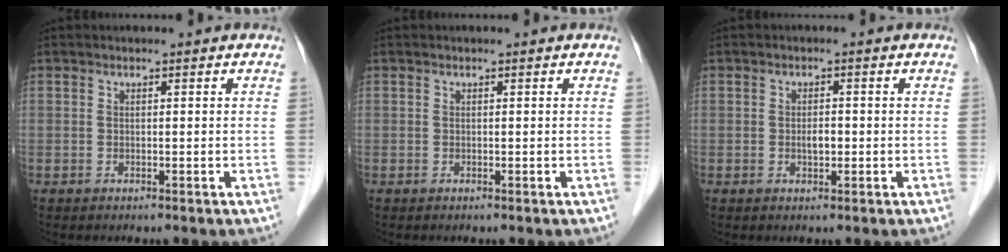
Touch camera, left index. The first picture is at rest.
{"total": 0.0}
{"total": 1.8, "force": [-0.3, 0.8, 1.6], "torque": [-0.027, 0.002, -0.005]}